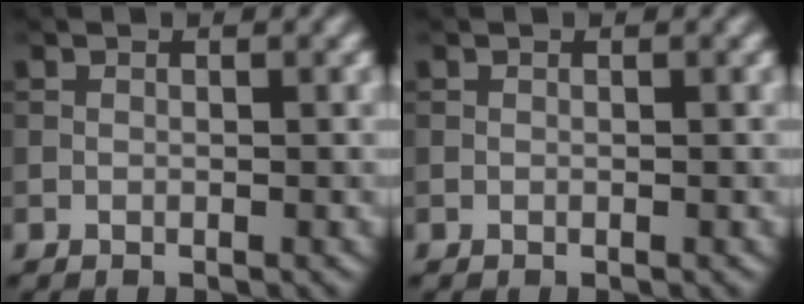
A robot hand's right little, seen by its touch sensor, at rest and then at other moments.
{"total": 0.0}